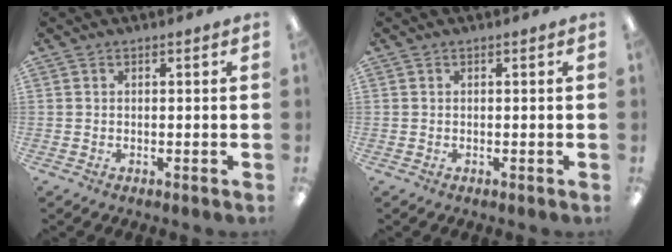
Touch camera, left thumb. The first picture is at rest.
{"total": 0.0}